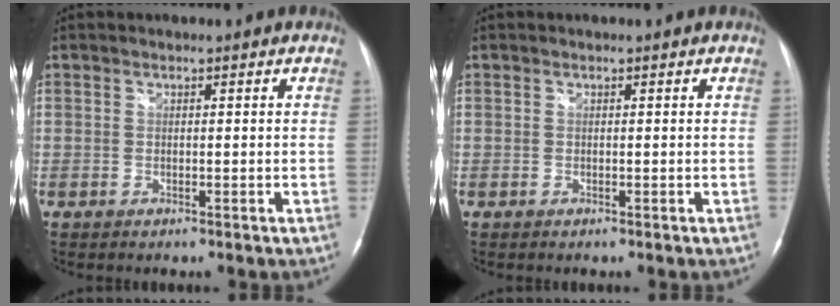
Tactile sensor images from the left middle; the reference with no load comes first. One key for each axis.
{"total": 0.0}